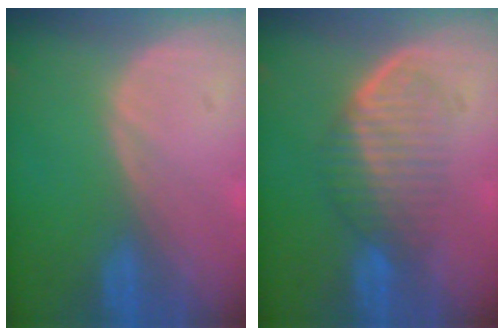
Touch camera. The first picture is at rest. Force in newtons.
{"total": 6.0, "press": 5.7, "slide": 1.6}